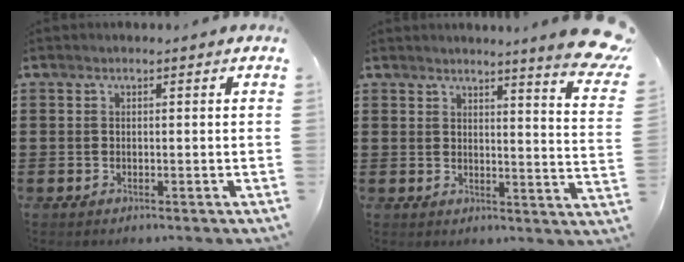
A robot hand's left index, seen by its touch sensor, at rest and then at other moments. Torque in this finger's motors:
{"motor_torque": [-0.48, -1.66, 0.04, 0.12]}